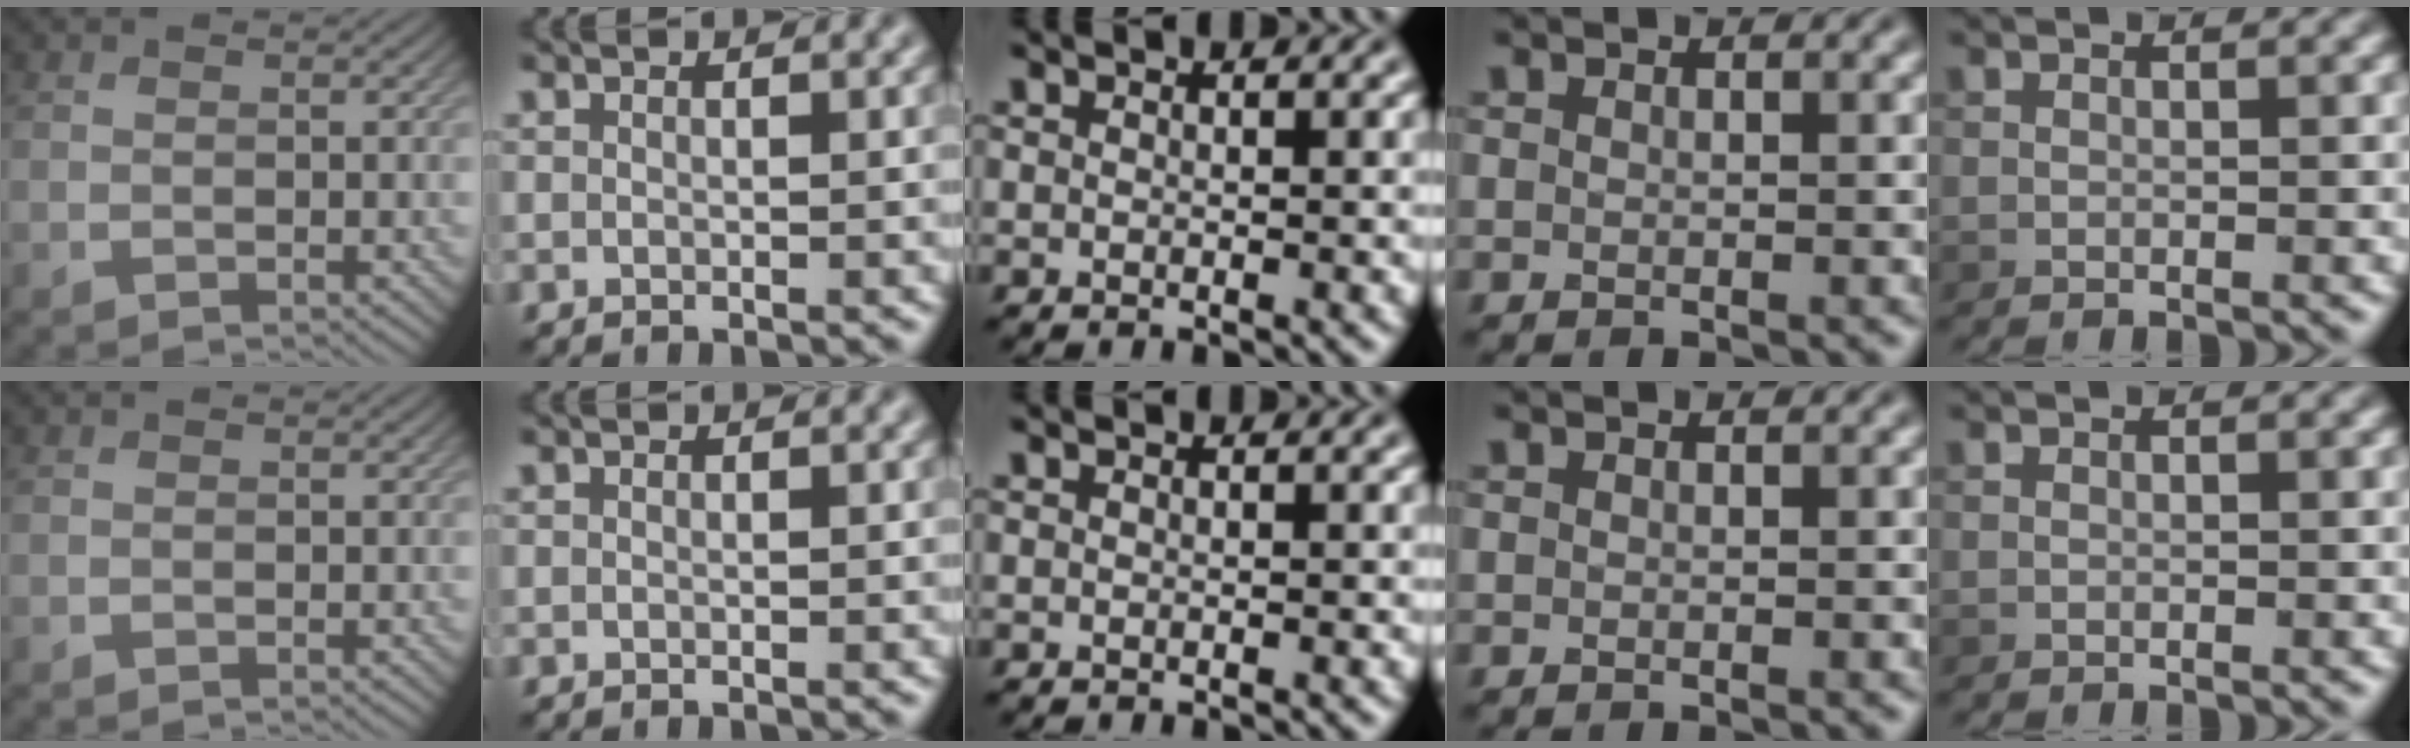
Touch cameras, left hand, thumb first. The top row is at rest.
{}